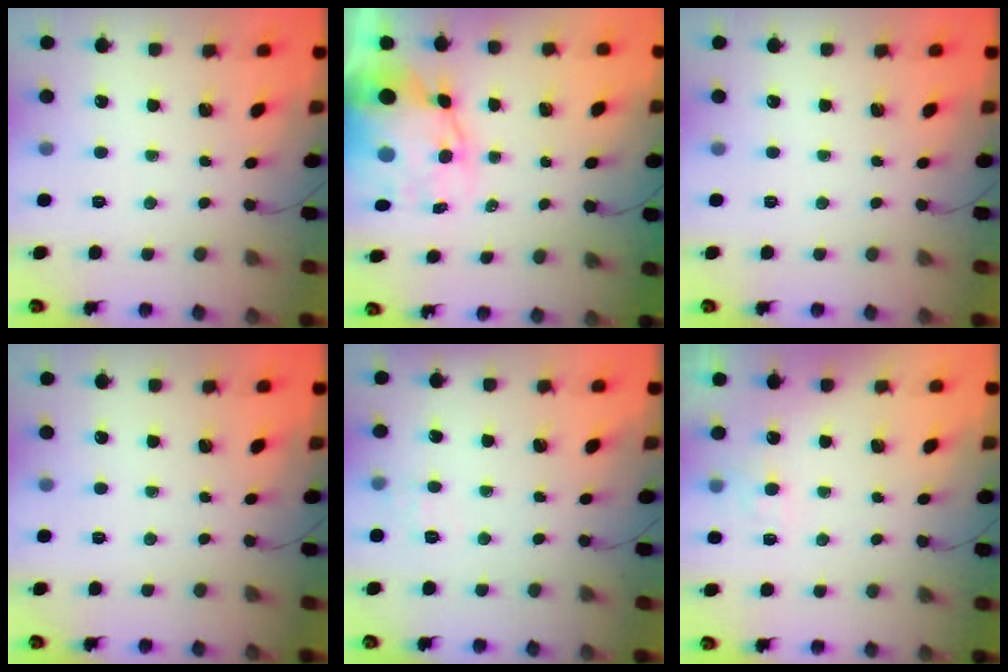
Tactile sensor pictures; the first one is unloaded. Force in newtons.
{"total": 10.6, "press": 10.1, "slide": 3.0}
{"total": 0.0}
{"total": 0.0}
{"total": 5.2, "press": 5.0, "slide": 1.2}
{"total": 2.5, "press": 2.1, "slide": 1.5}